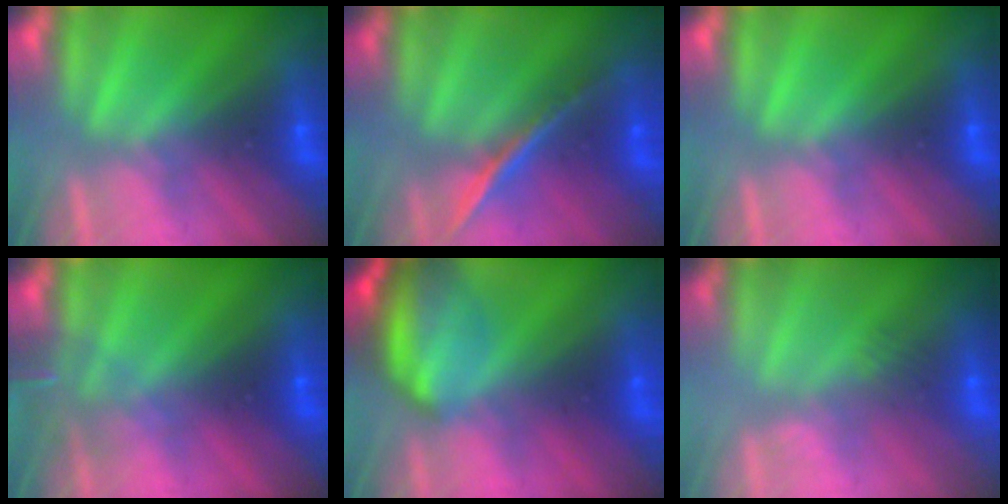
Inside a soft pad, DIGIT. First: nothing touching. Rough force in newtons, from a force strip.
{"total": 1.9}
{"total": 0.0}
{"total": 3.0}
{"total": 7.5}
{"total": 2.4}